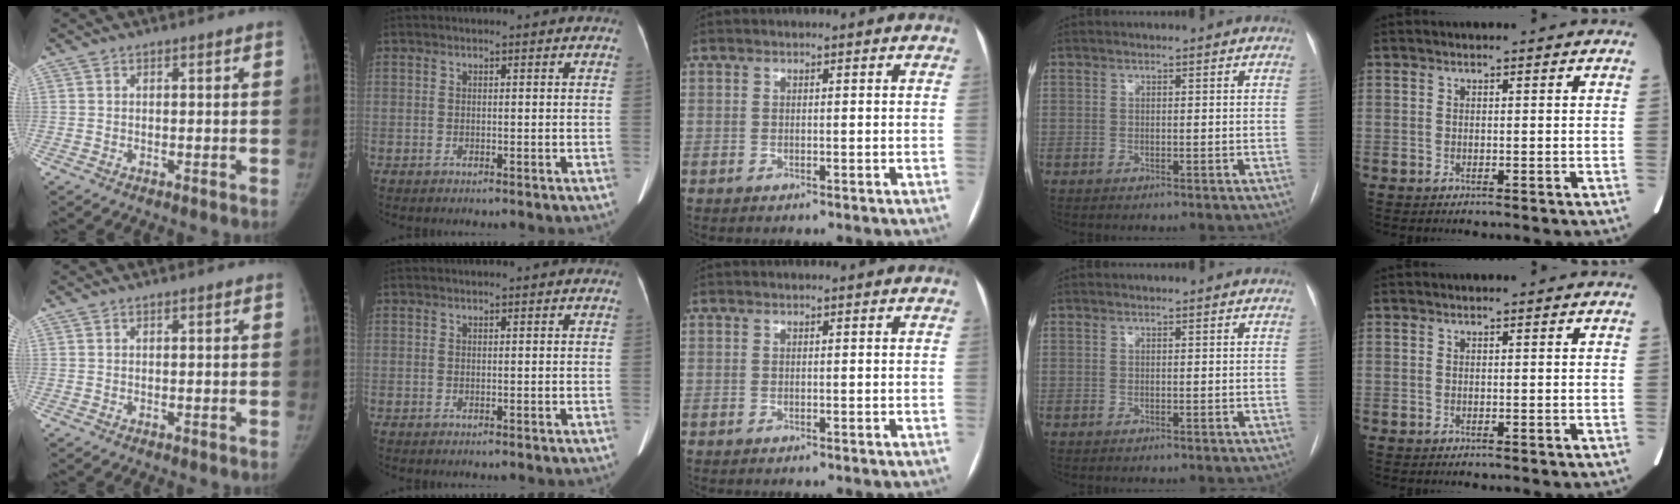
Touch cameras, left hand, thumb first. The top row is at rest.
{}